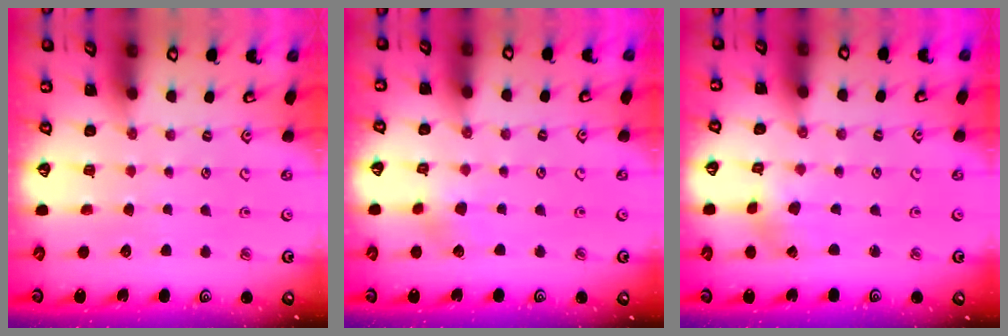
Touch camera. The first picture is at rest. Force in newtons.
{"total": 3.3, "press": 3.3, "slide": 0.3}
{"total": 1.5, "press": 1.5, "slide": 0.3}